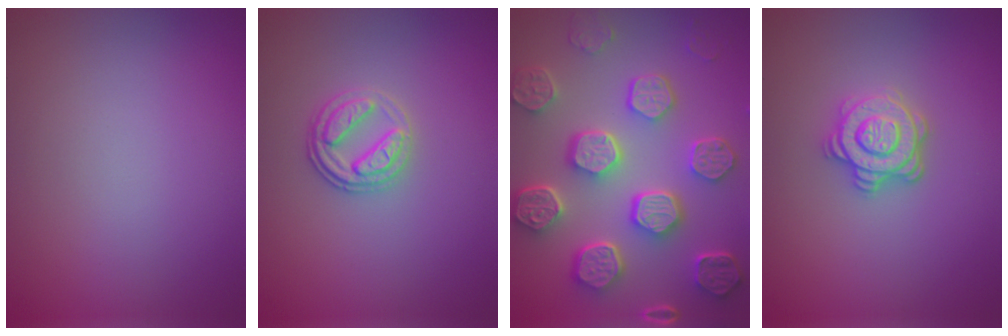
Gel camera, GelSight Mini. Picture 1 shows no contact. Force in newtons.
{"total": 2.7, "press": 2.4, "slide": 1.1}
{"total": 8.3, "press": 6.5, "slide": 5.2}
{"total": 3.5, "press": 3.0, "slide": 1.7}